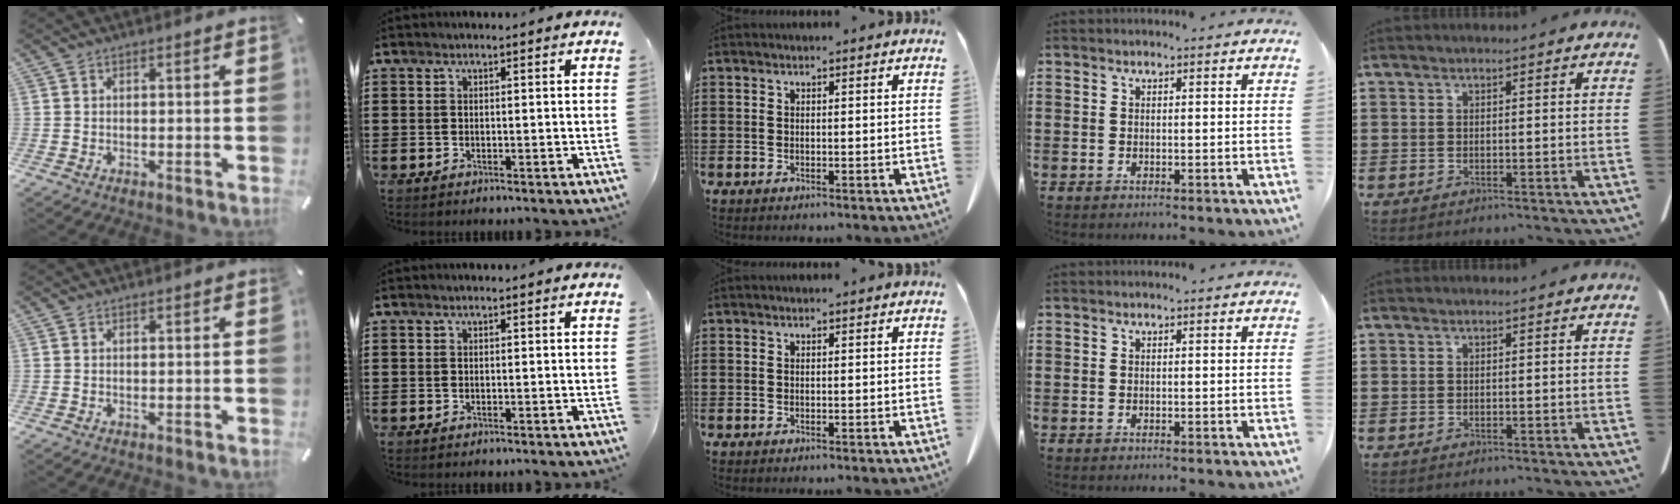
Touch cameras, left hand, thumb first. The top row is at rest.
{}